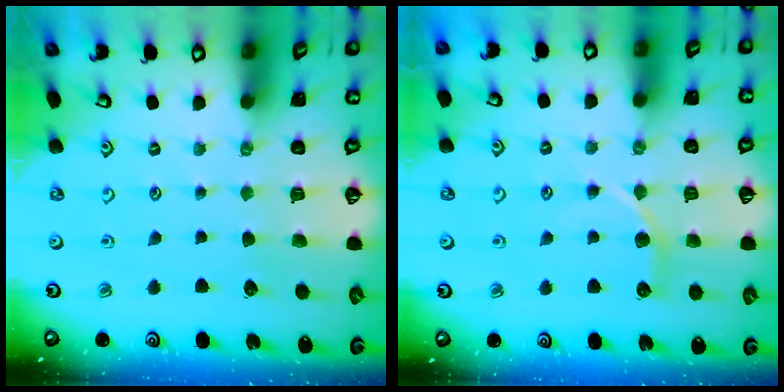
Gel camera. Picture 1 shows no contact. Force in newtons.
{"total": 6.5, "press": 6.5, "slide": 0.3}